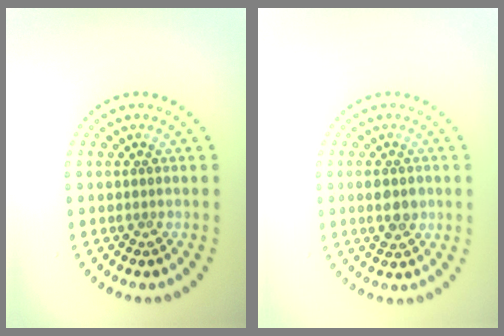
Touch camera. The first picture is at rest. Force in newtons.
{"total": 2.5, "press": 2.5, "slide": 0.1}